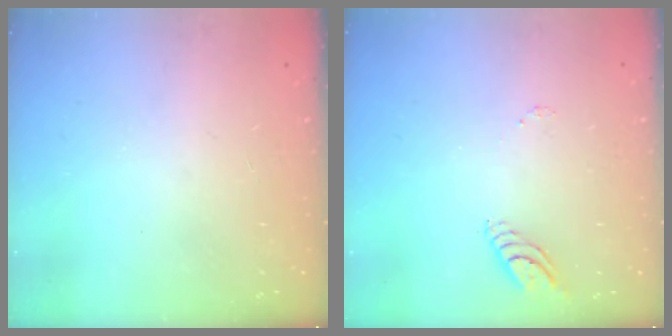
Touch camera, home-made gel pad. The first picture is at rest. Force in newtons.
{"total": 5.2, "press": 5.2, "slide": 0.1}